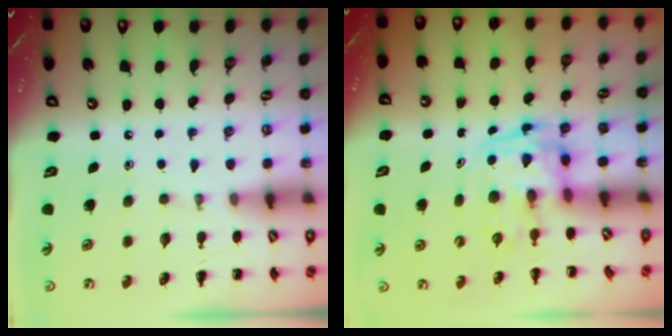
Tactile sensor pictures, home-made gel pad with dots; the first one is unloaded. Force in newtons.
{"total": 3.4, "press": 3.4, "slide": 0.6}